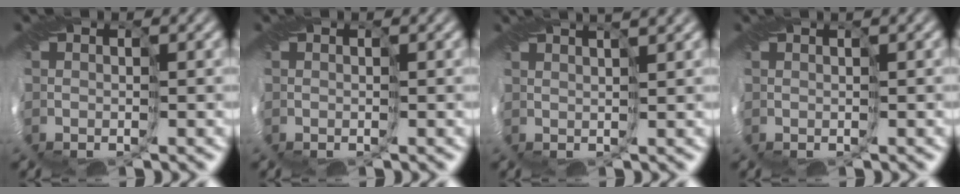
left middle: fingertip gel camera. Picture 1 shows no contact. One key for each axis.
{"total": 0.0}
{"total": 3.7, "fx": 2.8, "fy": 0.6, "fz": 2.3, "tx": -0.030, "ty": 0.017, "tz": 0.022}
{"total": 0.5, "fx": 0.3, "fy": -0.1, "fz": 0.4, "tx": -0.009, "ty": 0.000, "tz": 0.007}